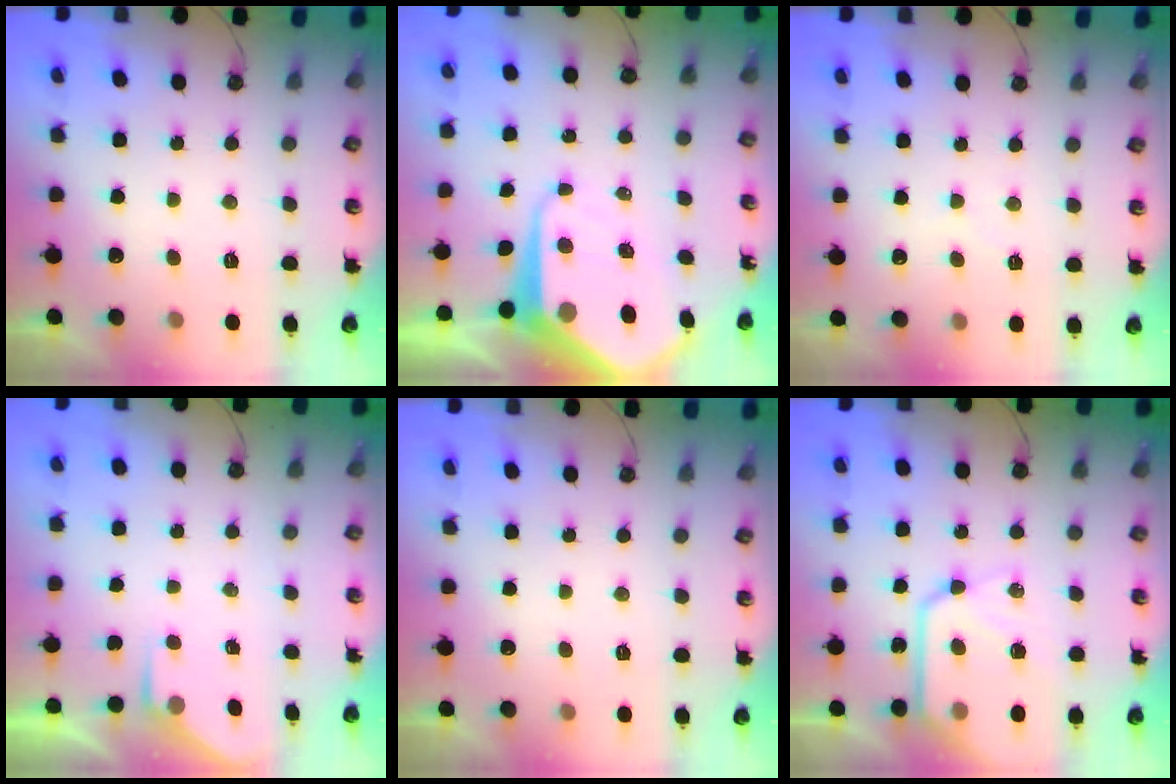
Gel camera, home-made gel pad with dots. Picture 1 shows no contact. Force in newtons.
{"total": 14.1, "press": 14.1, "slide": 1.2}
{"total": 2.1, "press": 2.0, "slide": 0.4}
{"total": 2.8, "press": 2.8, "slide": 0.5}
{"total": 0.0}
{"total": 14.0, "press": 13.9, "slide": 1.3}